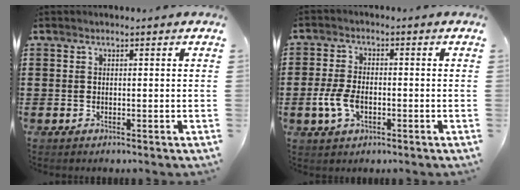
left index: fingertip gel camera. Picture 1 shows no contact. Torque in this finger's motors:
{"motor_torque": [0.78, 0.51, 0.15, 0.08]}